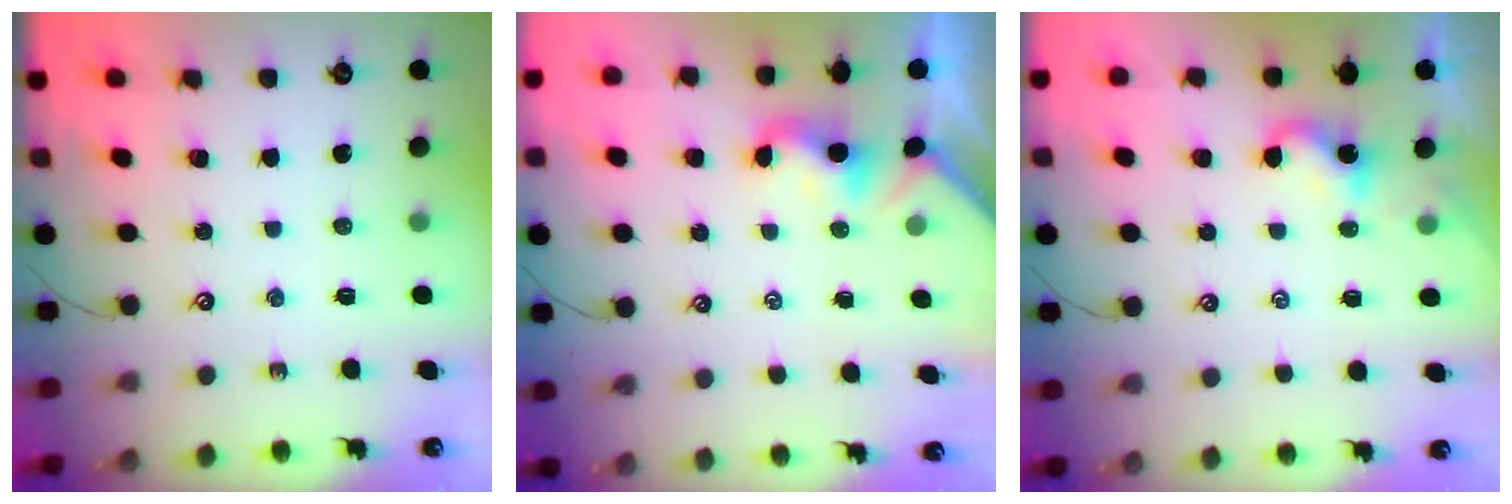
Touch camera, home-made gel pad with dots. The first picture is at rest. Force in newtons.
{"total": 1.8, "press": 1.7, "slide": 0.5}
{"total": 1.3, "press": 1.3, "slide": 0.3}